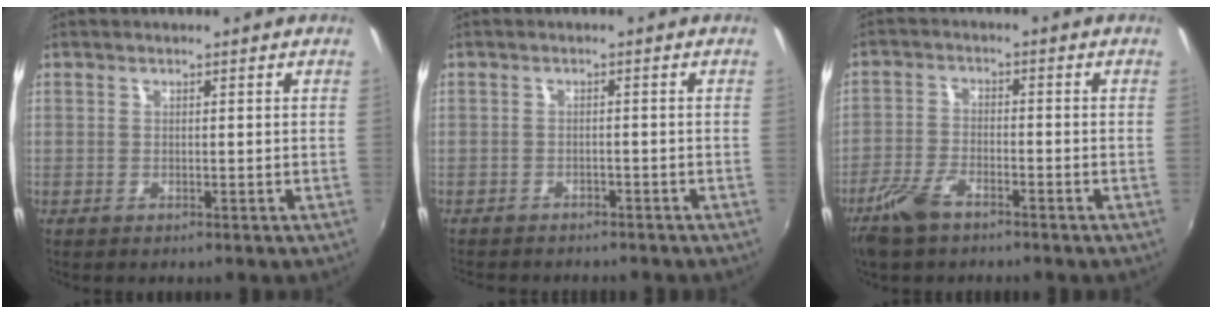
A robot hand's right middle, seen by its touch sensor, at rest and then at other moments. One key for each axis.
{"total": 5.2, "fx": -4.7, "fy": 1.6, "fz": 1.5, "tx": -0.042, "ty": -0.012, "tz": -0.069}
{"total": 6.8, "fx": -4.9, "fy": 2.7, "fz": 4.0, "tx": -0.101, "ty": -0.005, "tz": -0.098}